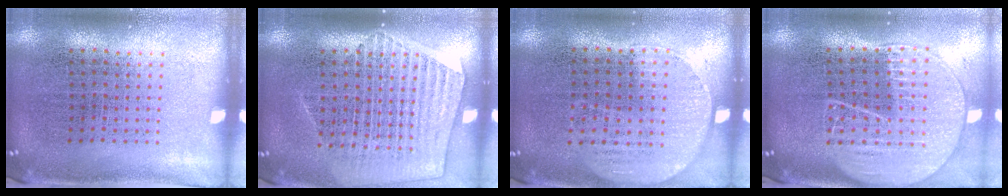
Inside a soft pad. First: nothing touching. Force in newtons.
{"total": 1.6, "press": 1.4, "slide": 0.6}
{"total": 0.6, "press": 0.4, "slide": 0.5}
{"total": 2.0, "press": 1.8, "slide": 1.0}